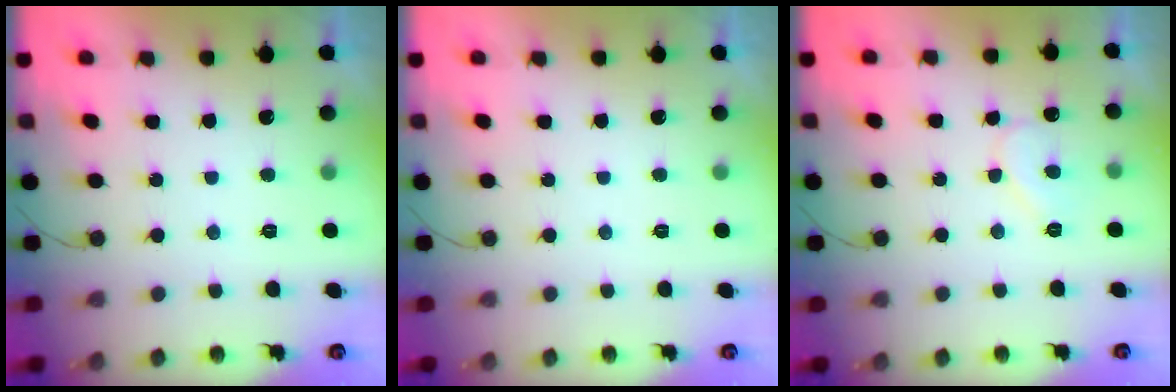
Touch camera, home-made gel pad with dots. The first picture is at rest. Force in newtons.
{"total": 0.0}
{"total": 8.0, "press": 8.0, "slide": 0.4}